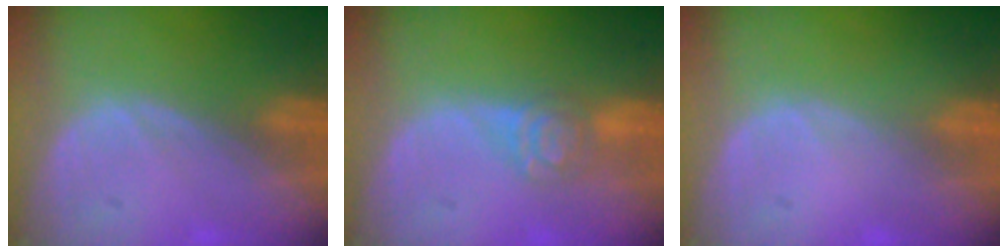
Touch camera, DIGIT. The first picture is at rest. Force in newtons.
{"total": 4.2, "press": 4.1, "slide": 0.6}
{"total": 0.0}